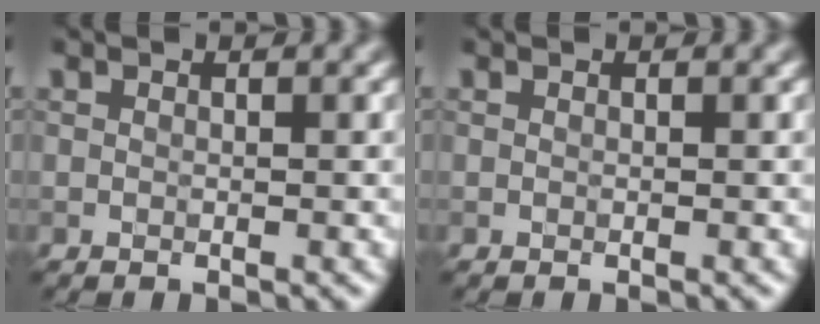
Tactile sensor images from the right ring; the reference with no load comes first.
{"total": 0.0}